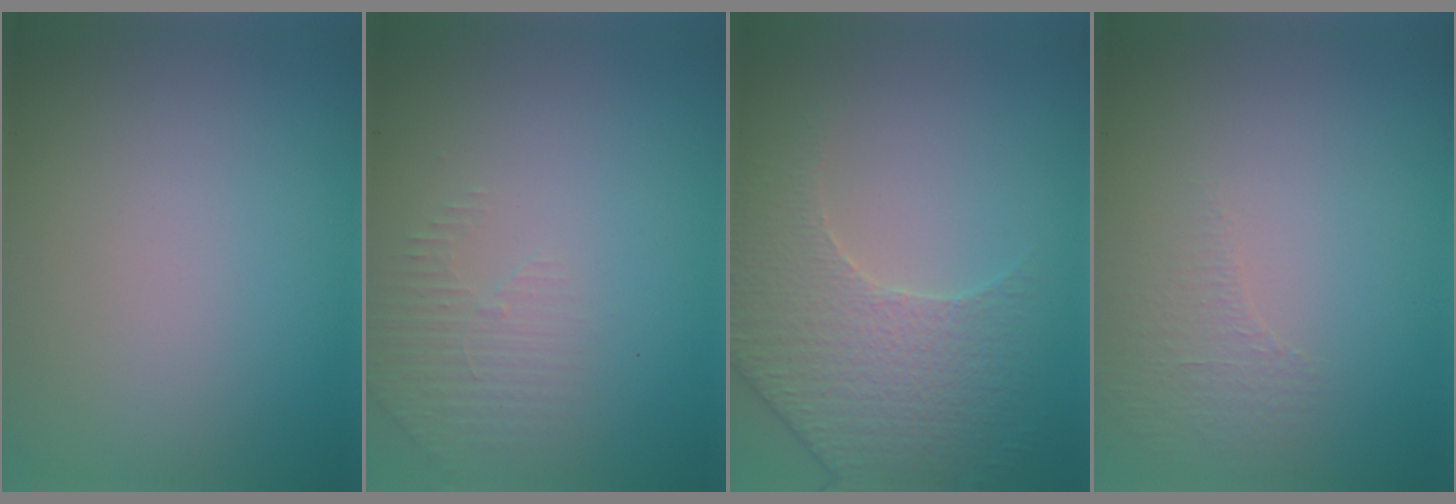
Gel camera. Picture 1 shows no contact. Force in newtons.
{"total": 1.9, "press": 1.8, "slide": 0.6}
{"total": 3.9, "press": 3.7, "slide": 0.9}
{"total": 0.9, "press": 0.5, "slide": 0.8}